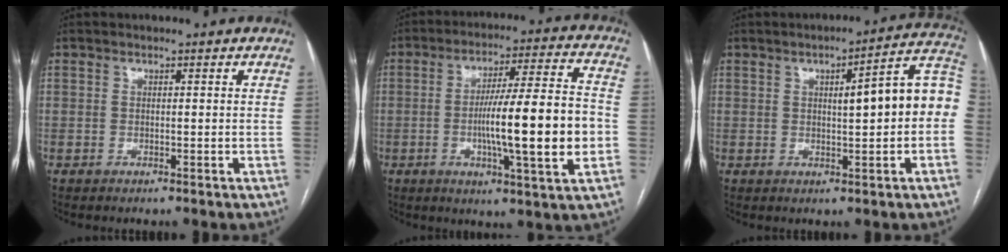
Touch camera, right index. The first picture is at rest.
{"total": 16.6, "force": [-2.7, 0.7, 16.4], "torque": [-0.264, 0.002, -0.044]}
{"total": 10.9, "force": [0.7, 1.7, 10.8], "torque": [-0.138, 0.034, 0.006]}